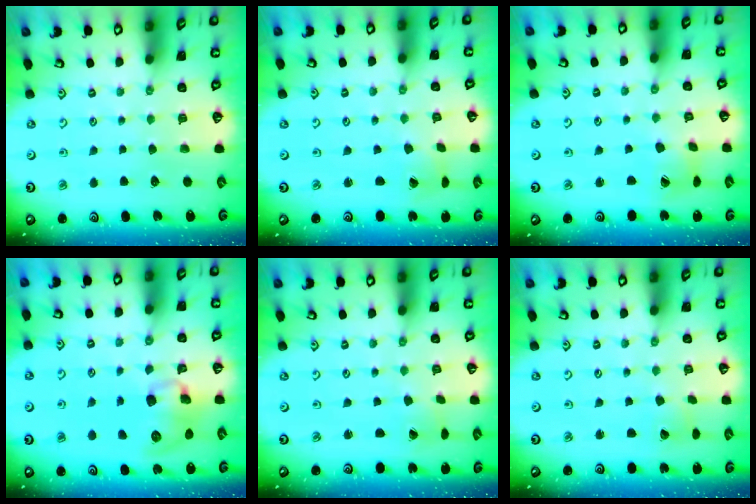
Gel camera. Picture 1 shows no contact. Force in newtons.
{"total": 1.6, "press": 1.6, "slide": 0.2}
{"total": 6.2, "press": 6.2, "slide": 0.5}
{"total": 10.3, "press": 10.3, "slide": 0.5}
{"total": 0.7, "press": 0.7, "slide": 0.1}
{"total": 2.7, "press": 2.7, "slide": 0.3}